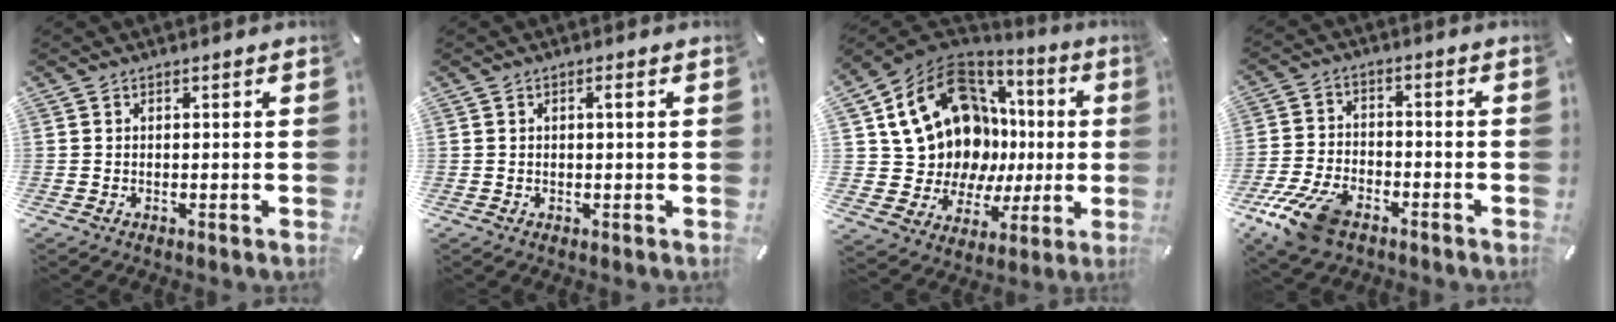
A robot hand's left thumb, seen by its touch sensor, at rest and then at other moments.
{"total": 1.4, "force": [0.3, 0.4, 1.3], "torque": [-0.025, 0.003, 0.004]}
{"total": 19.8, "force": [7.5, 14.7, 11.1], "torque": [-0.199, -0.062, 0.158]}
{"total": 11.7, "force": [-7.1, 6.5, 6.7], "torque": [-0.136, 0.032, -0.128]}